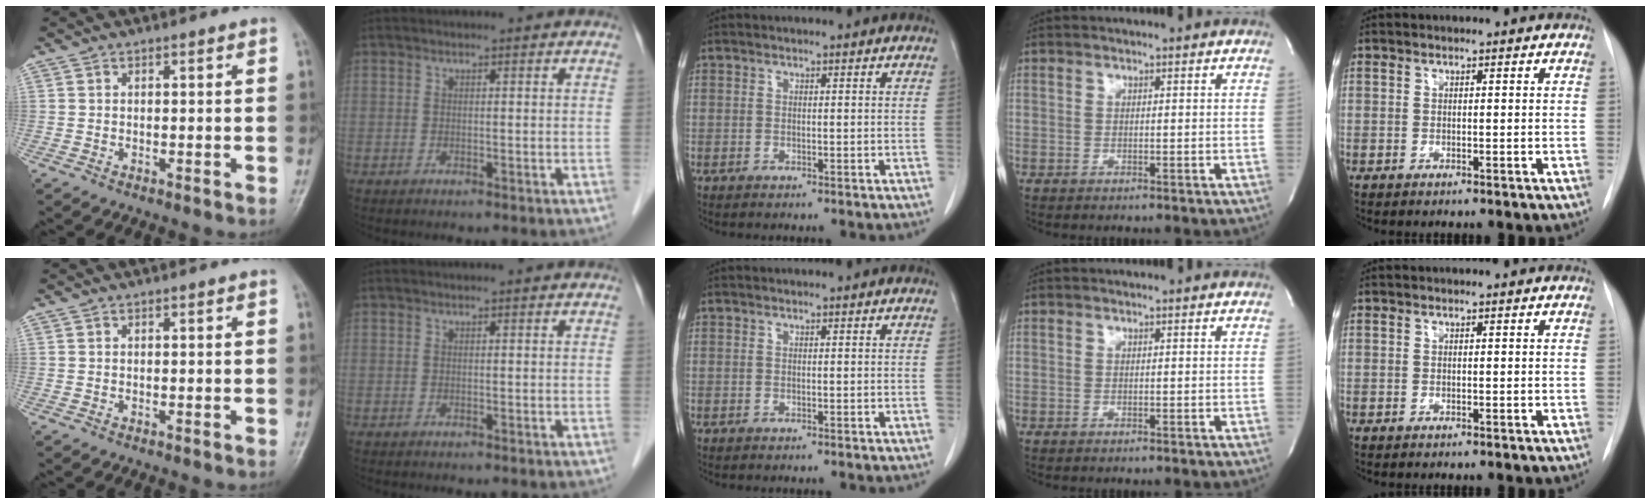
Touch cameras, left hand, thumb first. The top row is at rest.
{}